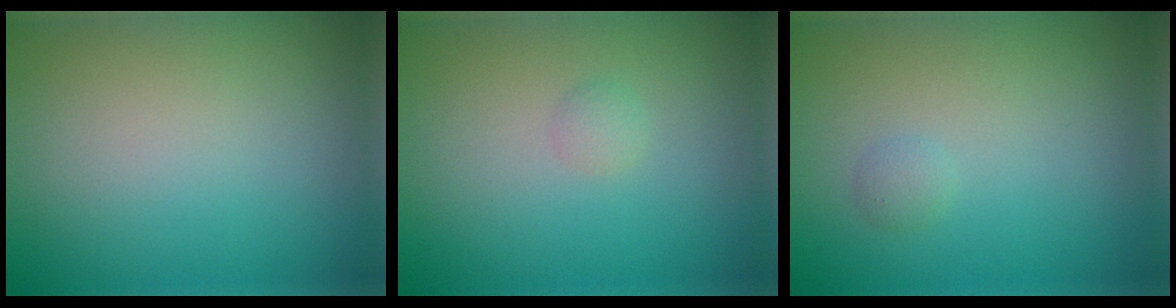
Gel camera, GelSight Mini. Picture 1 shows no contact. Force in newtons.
{"total": 0.7, "press": 0.7, "slide": 0.0}
{"total": 0.8, "press": 0.8, "slide": 0.0}